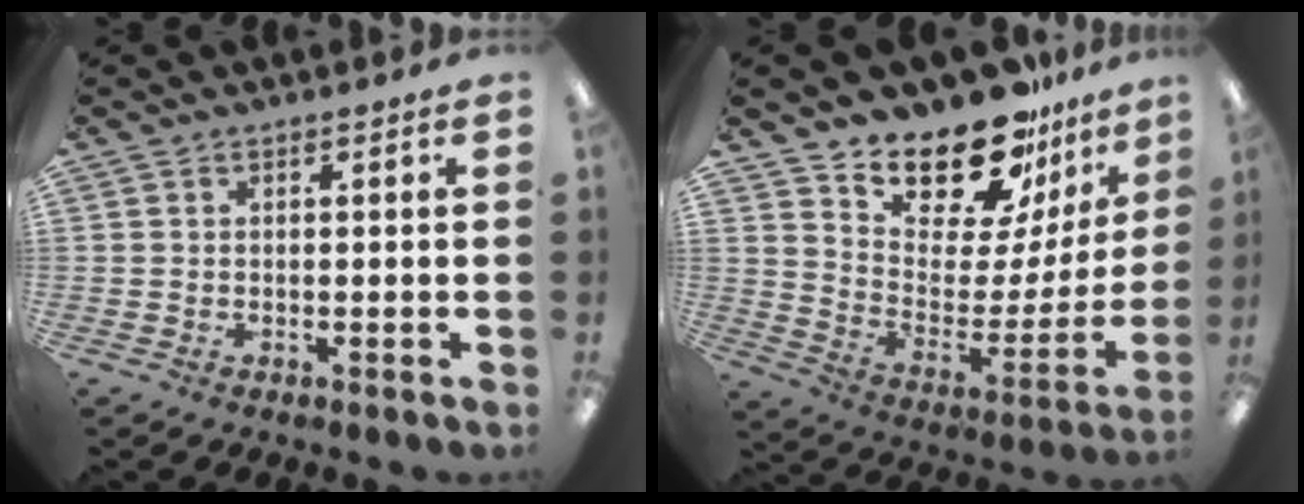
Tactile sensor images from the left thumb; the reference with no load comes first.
{"total": 20.3, "force": [17.4, 7.1, 7.5], "torque": [-0.125, -0.132, 0.302]}